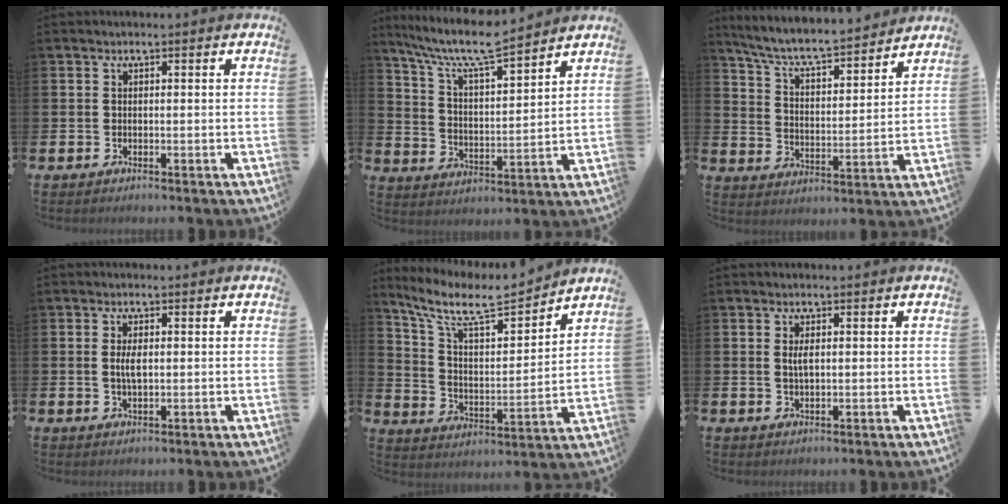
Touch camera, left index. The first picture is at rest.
{"total": 9.2, "force": [8.2, 0.9, 4.0], "torque": [-0.109, -0.049, 0.142]}
{"total": 7.4, "force": [6.9, 0.9, 2.4], "torque": [-0.080, -0.053, 0.117]}
{"total": 2.7, "force": [0.4, 1.0, 2.4], "torque": [-0.044, 0.003, 0.003]}
{"total": 9.3, "force": [8.1, 2.3, 4.1], "torque": [-0.109, -0.050, 0.137]}
{"total": 1.8, "force": [0.6, 0.6, 1.5], "torque": [-0.020, -0.001, 0.005]}